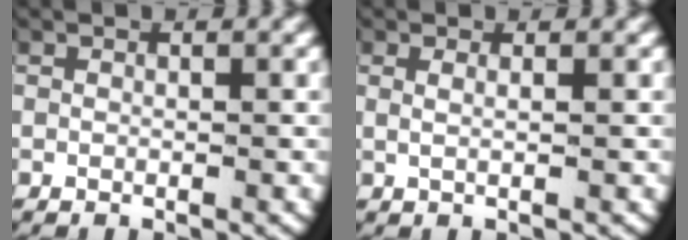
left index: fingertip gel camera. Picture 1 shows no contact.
{"total": 1.2, "force": [0.4, 0.1, 1.1], "torque": [-0.027, -0.007, 0.009]}